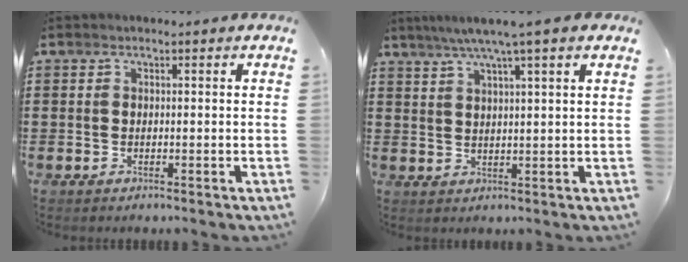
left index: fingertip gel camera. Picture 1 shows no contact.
{"total": 5.0, "force": [3.5, -0.5, 3.5], "torque": [-0.077, -0.006, 0.059]}